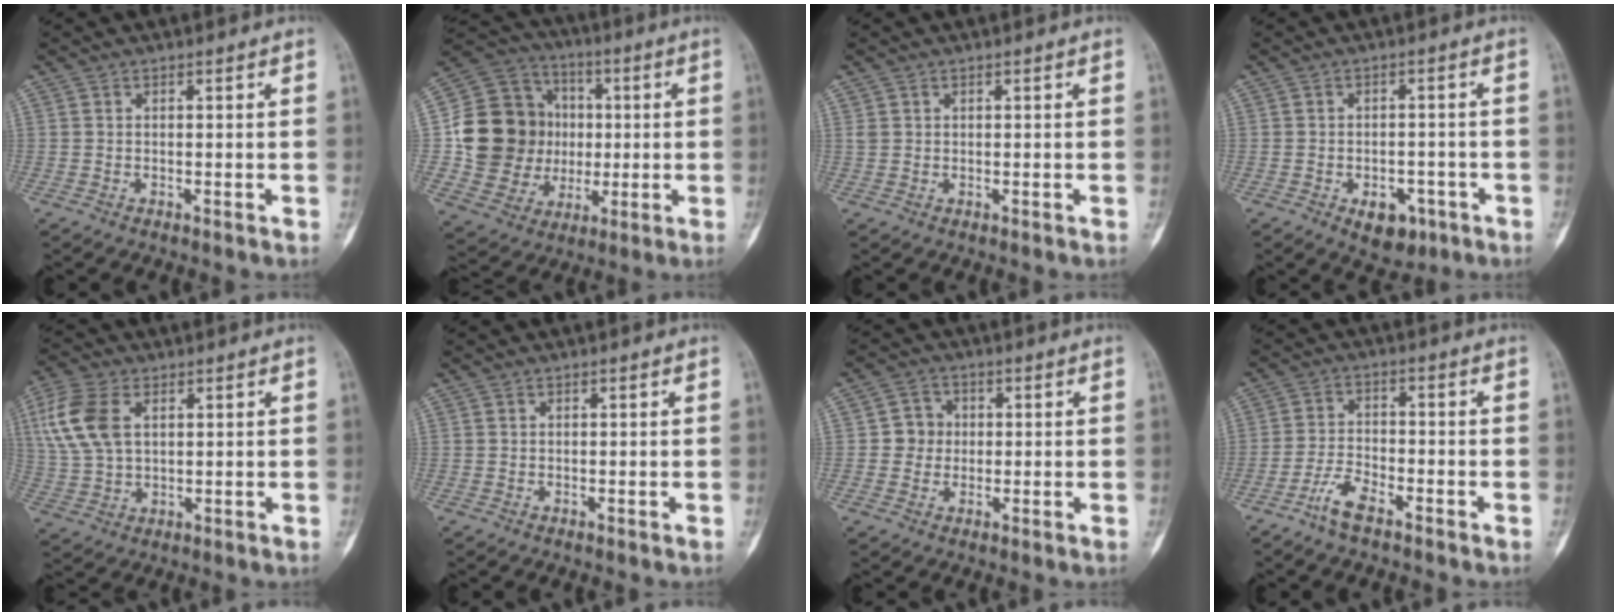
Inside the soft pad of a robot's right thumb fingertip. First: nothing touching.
{"total": 20.0, "force": [0.7, 17.5, 9.5], "torque": [-0.134, 0.028, 0.028]}
{"total": 1.0, "force": [0.5, 0.8, 0.3], "torque": [0.003, 0.001, 0.010]}
{"total": 6.3, "force": [-3.0, 4.1, 3.9], "torque": [-0.028, 0.015, -0.034]}
{"total": 12.5, "force": [3.6, 7.6, 9.3], "torque": [-0.212, 0.006, 0.075]}
{"total": 0.0}
{"total": 4.4, "force": [0.1, 4.2, 1.2], "torque": [0.010, 0.009, -0.004]}
{"total": 5.3, "force": [-3.9, 1.7, 3.1], "torque": [-0.068, 0.020, -0.079]}